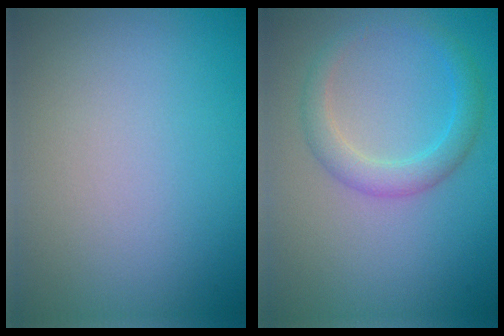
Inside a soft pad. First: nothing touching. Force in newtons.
{"total": 2.8, "press": 2.8, "slide": 0.0}